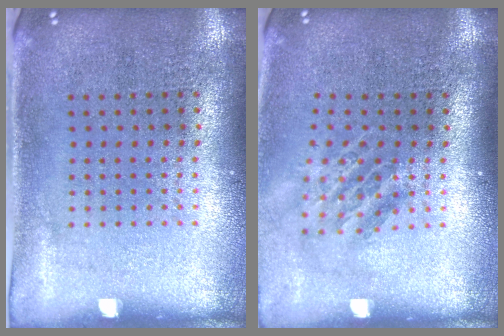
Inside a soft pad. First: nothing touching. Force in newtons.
{"total": 1.6, "press": 1.2, "slide": 1.1}